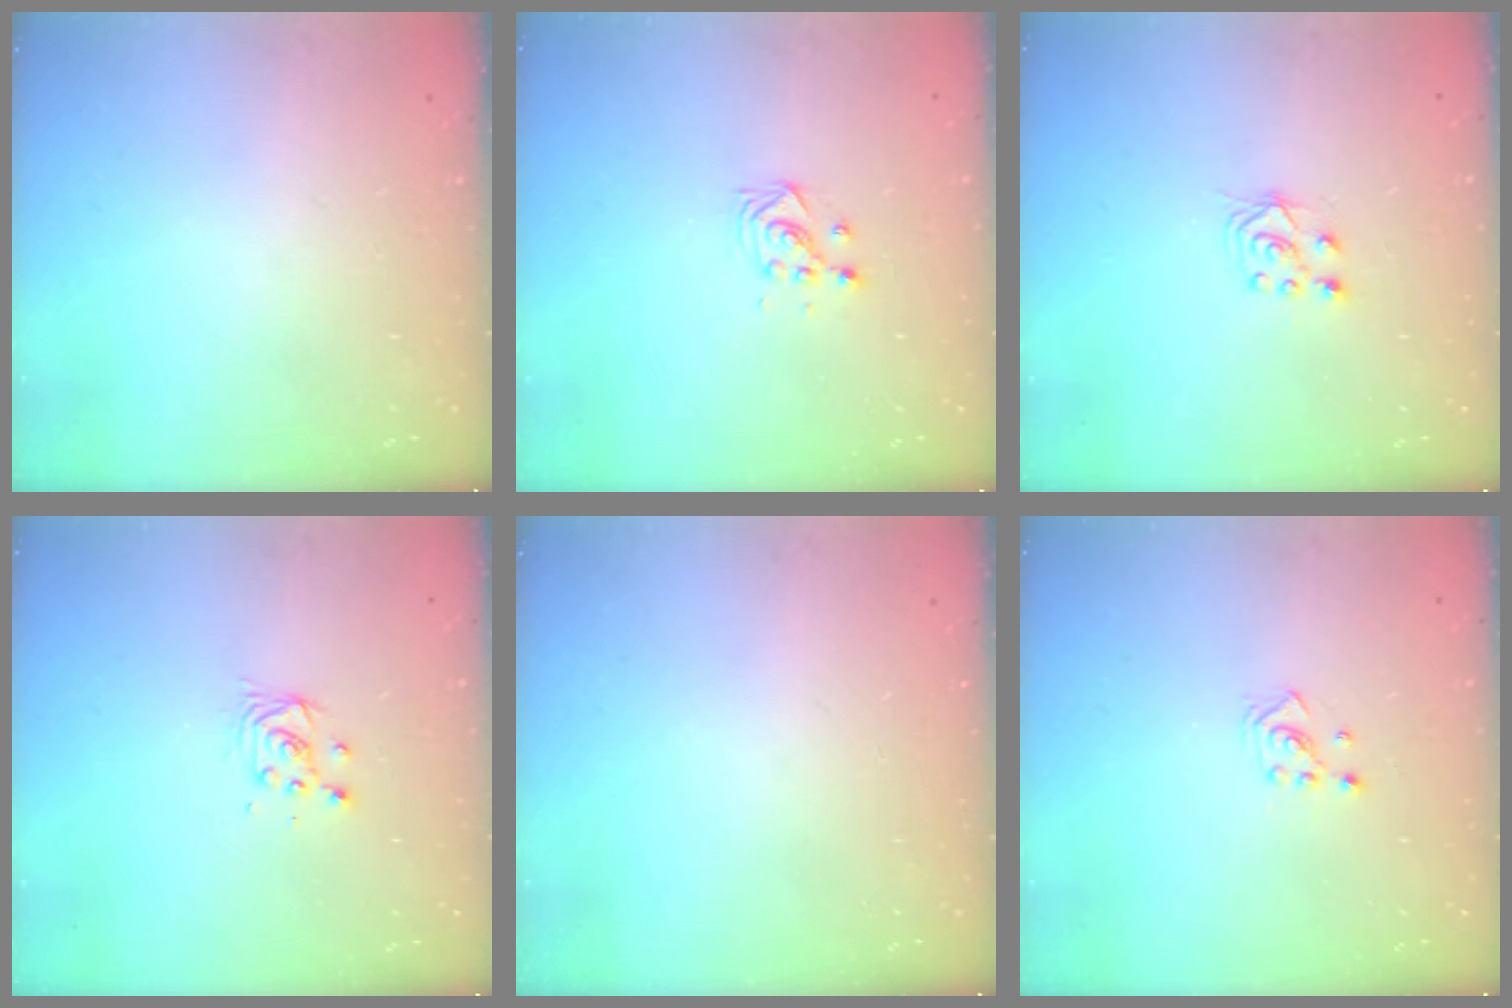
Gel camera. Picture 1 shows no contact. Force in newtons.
{"total": 2.9, "press": 2.9, "slide": 0.4}
{"total": 5.5, "press": 5.5, "slide": 0.4}
{"total": 3.1, "press": 3.1, "slide": 0.3}
{"total": 0.0}
{"total": 2.1, "press": 2.1, "slide": 0.3}